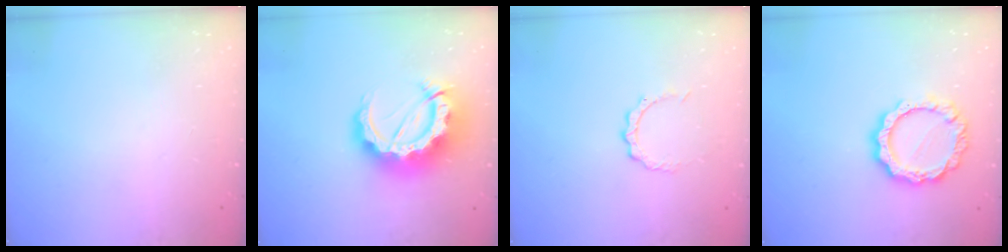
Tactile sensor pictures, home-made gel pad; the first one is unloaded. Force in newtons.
{"total": 18.5, "press": 18.4, "slide": 1.8}
{"total": 3.0, "press": 3.0, "slide": 0.2}
{"total": 12.3, "press": 12.3, "slide": 0.9}